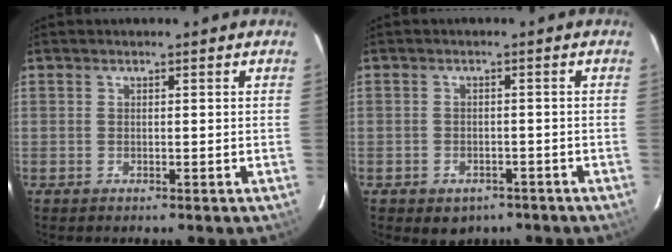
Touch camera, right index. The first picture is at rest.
{"total": 5.4, "force": [-3.4, 3.7, 1.8], "torque": [-0.038, 0.002, -0.034]}